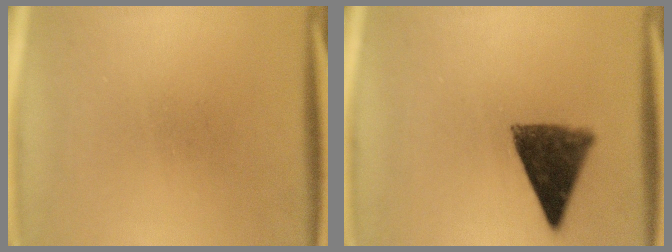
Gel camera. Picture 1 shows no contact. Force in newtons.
{"total": 10.0}